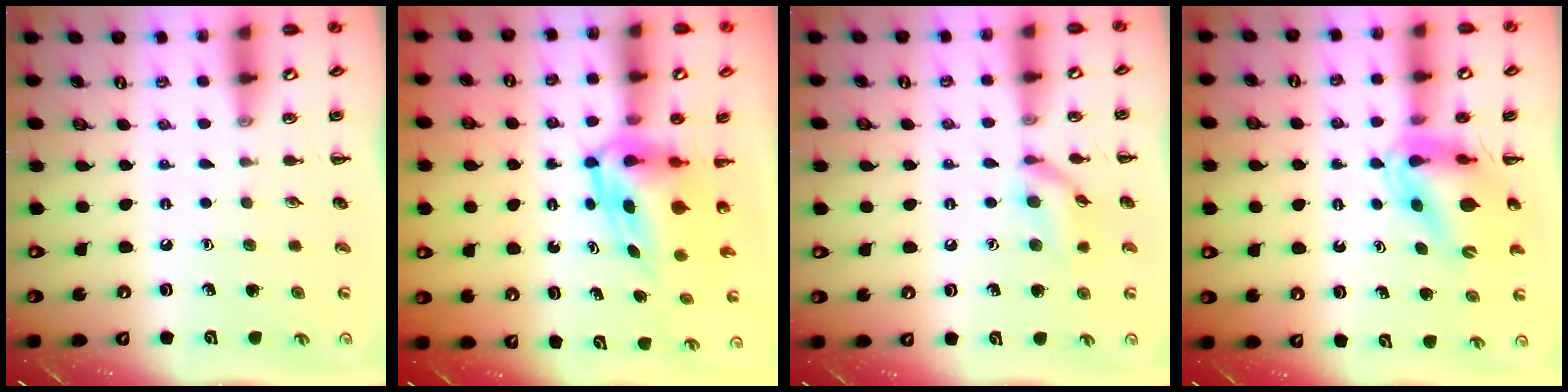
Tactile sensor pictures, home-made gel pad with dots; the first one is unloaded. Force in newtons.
{"total": 5.4, "press": 5.2, "slide": 1.3}
{"total": 10.0, "press": 9.9, "slide": 1.3}
{"total": 10.2, "press": 9.6, "slide": 3.2}